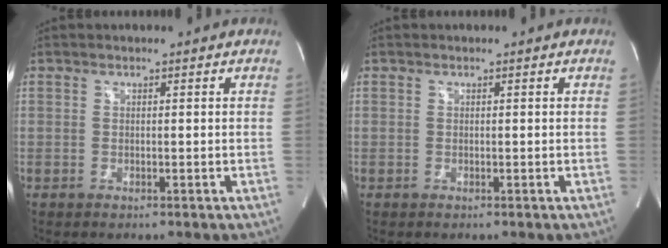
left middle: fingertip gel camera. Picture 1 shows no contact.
{"total": 0.0}